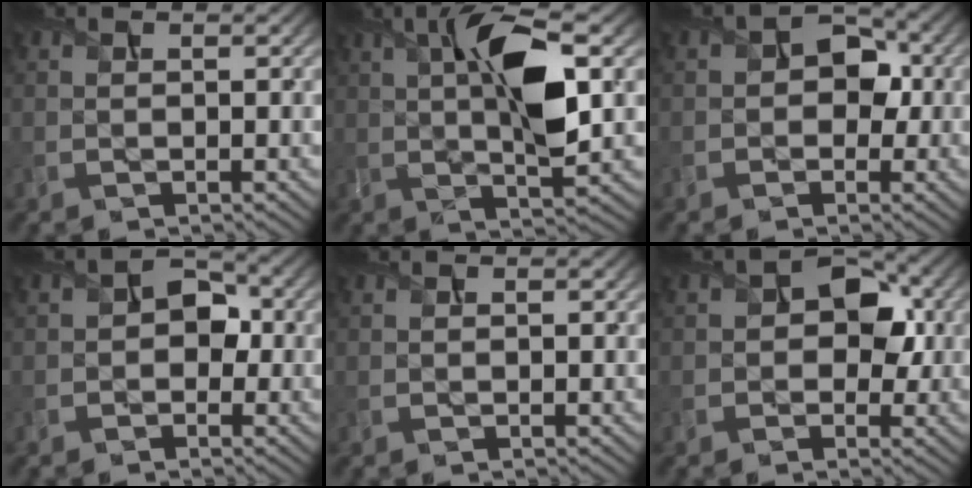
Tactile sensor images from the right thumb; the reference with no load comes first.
{"total": 10.1, "force": [2.2, 2.8, 9.5], "torque": [-0.169, 0.008, 0.035]}
{"total": 3.9, "force": [-0.2, 3.0, 2.5], "torque": [-0.032, 0.002, -0.013]}
{"total": 3.4, "force": [-0.6, 2.6, 2.1], "torque": [-0.029, 0.004, -0.017]}
{"total": 0.0}
{"total": 5.0, "force": [0.1, 3.6, 3.5], "torque": [-0.041, 0.000, -0.007]}